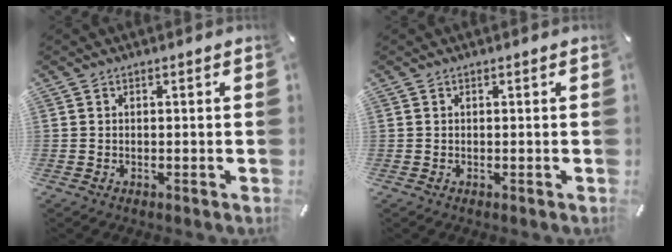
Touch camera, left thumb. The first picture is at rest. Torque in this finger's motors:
{"motor_torque": [0.00, 0.00, -0.02, 0.00, 0.00]}